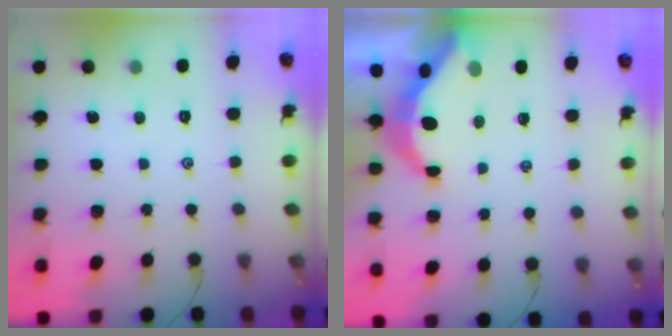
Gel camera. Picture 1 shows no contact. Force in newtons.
{"total": 6.6, "press": 6.6, "slide": 0.8}